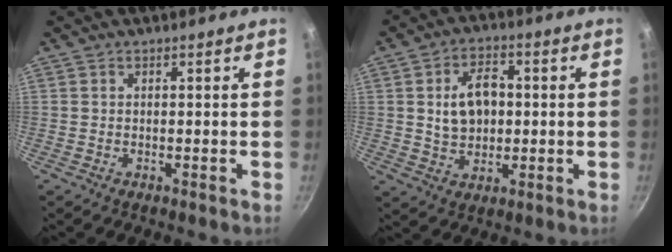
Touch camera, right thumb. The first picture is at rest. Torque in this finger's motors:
{"motor_torque": [0.01, 0.12, 0.25, -0.17, 0.12]}